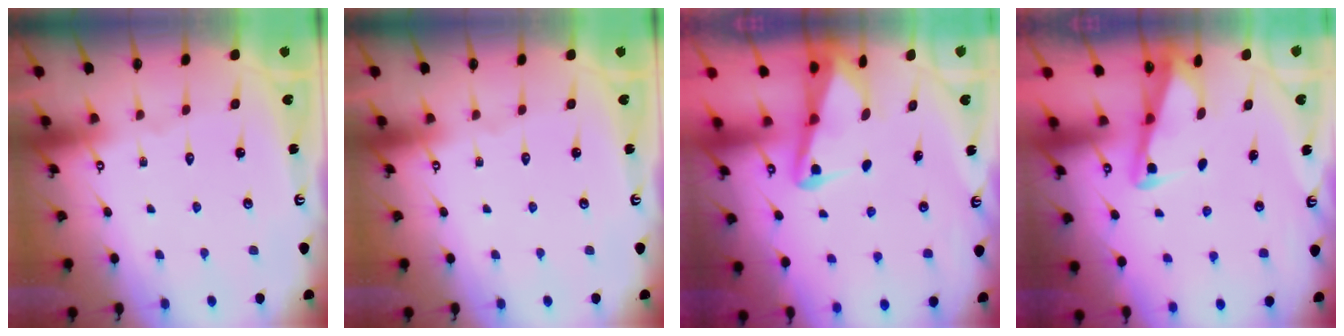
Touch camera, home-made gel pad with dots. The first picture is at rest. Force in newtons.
{"total": 0.0}
{"total": 3.1, "press": 3.0, "slide": 0.7}
{"total": 2.9, "press": 2.8, "slide": 0.3}